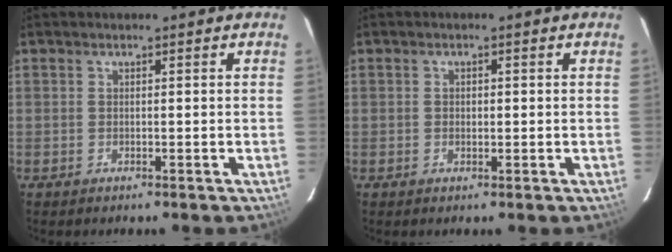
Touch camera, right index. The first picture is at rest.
{"total": 1.1, "force": [0.0, 0.9, 0.6], "torque": [-0.011, 0.002, -0.001]}